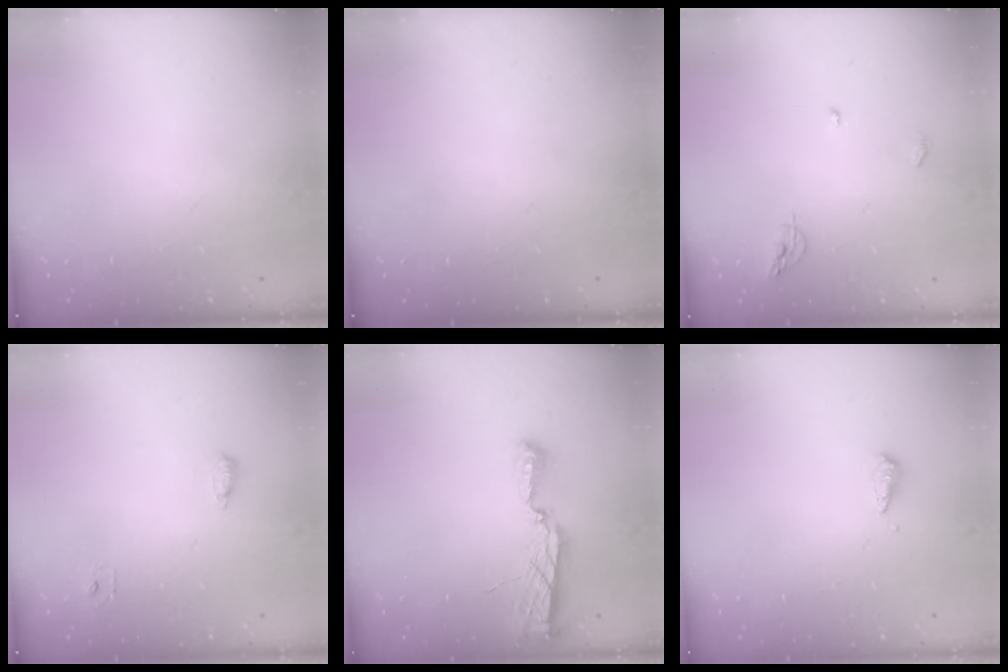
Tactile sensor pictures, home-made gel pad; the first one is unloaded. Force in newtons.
{"total": 0.0}
{"total": 5.9, "press": 5.9, "slide": 0.2}
{"total": 5.4, "press": 5.3, "slide": 1.2}
{"total": 8.1, "press": 8.0, "slide": 0.5}
{"total": 3.0, "press": 3.0, "slide": 0.2}